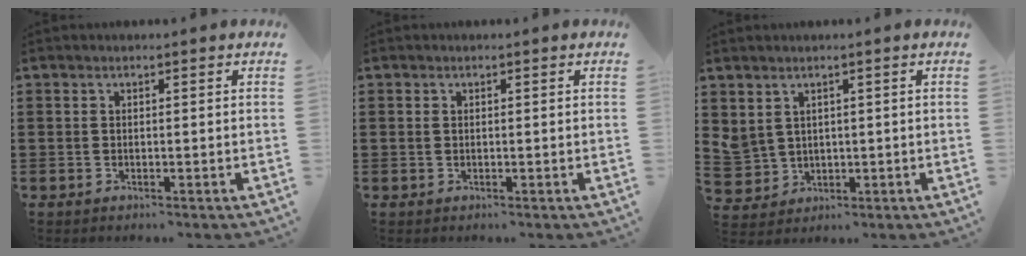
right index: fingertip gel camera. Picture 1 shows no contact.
{"total": 0.6, "force": [0.2, 0.4, 0.4], "torque": [-0.010, 0.002, 0.003]}
{"total": 3.0, "force": [1.6, 2.5, 0.4], "torque": [-0.029, 0.006, 0.028]}